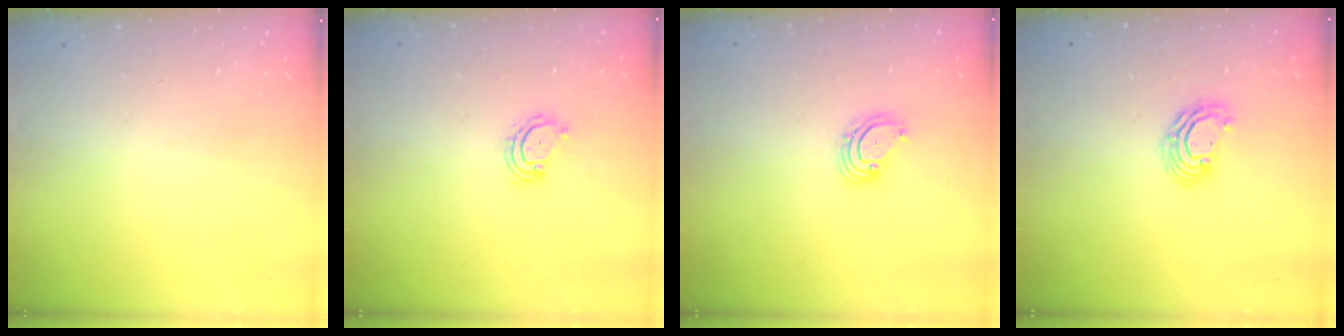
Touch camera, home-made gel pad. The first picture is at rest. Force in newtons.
{"total": 3.8, "press": 3.8, "slide": 0.3}
{"total": 3.6, "press": 3.6, "slide": 0.3}
{"total": 6.2, "press": 6.2, "slide": 0.4}